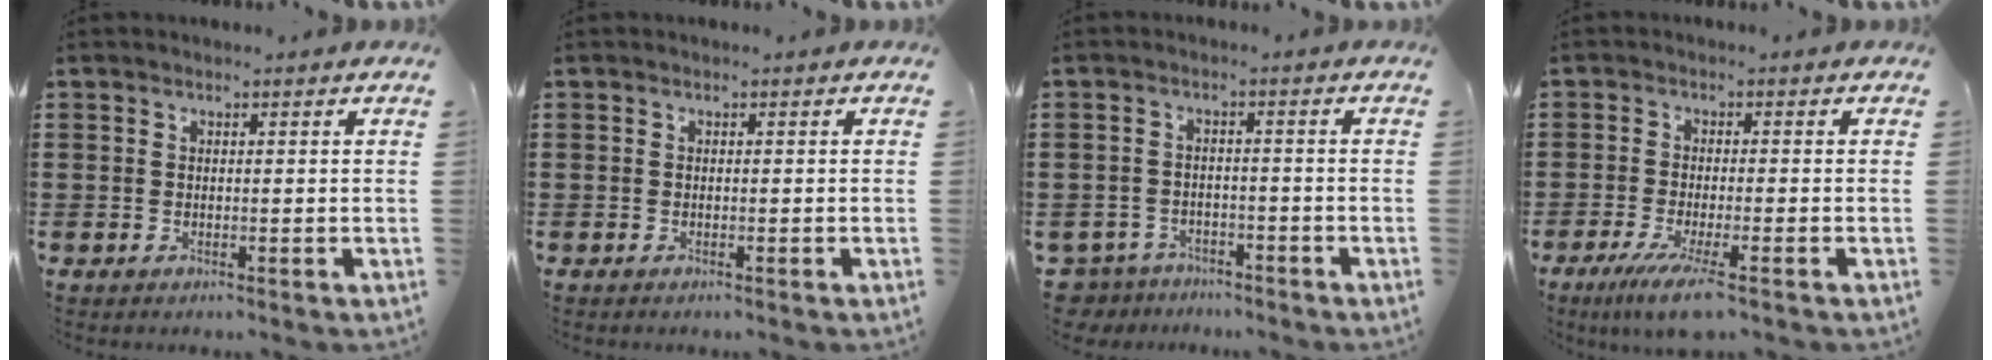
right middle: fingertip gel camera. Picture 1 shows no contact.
{"total": 0.0}
{"total": 3.4, "force": [-3.3, 0.8, -0.1], "torque": [-0.022, -0.004, -0.076]}
{"total": 5.5, "force": [-3.2, 0.2, 4.5], "torque": [-0.091, -0.019, -0.057]}